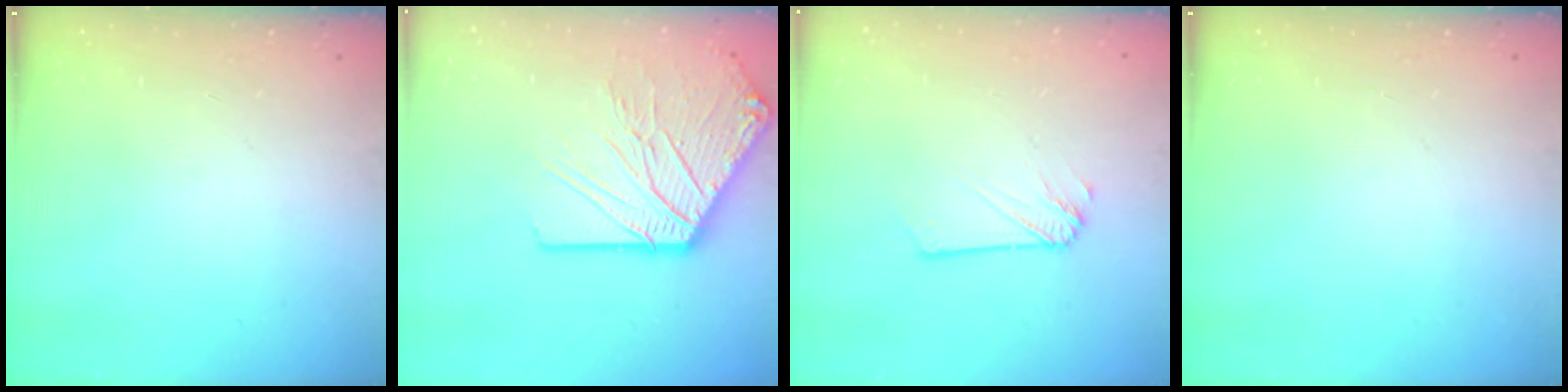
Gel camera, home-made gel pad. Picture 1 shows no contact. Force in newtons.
{"total": 18.4, "press": 18.2, "slide": 2.8}
{"total": 1.7, "press": 1.7, "slide": 0.2}
{"total": 0.0}